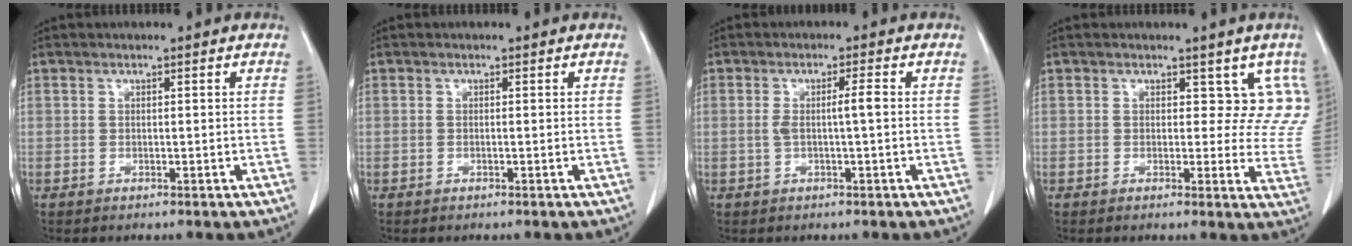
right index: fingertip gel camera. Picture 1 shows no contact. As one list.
[{"total": 0.0}, {"total": 3.0, "force": [0.0, -0.1, 3.0], "torque": [-0.056, 0.003, 0.000]}, {"total": 7.4, "force": [4.7, 4.7, 3.5], "torque": [-0.005, -0.008, 0.032]}]